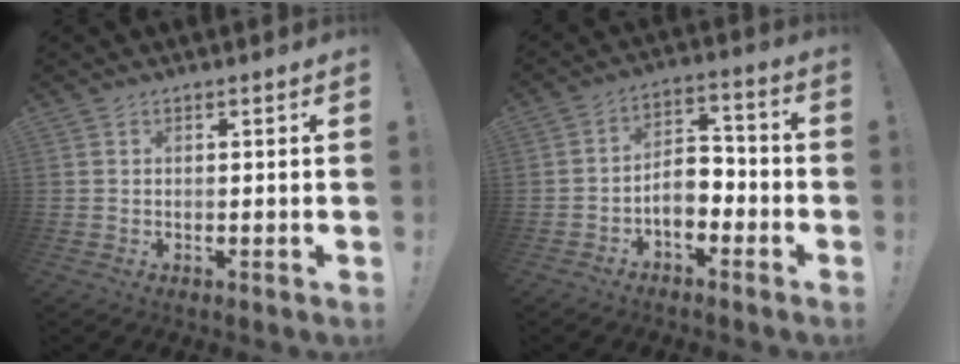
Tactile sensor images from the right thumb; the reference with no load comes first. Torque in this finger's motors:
{"motor_torque": [1.07, 1.11, 0.54, -0.62, 0.00]}